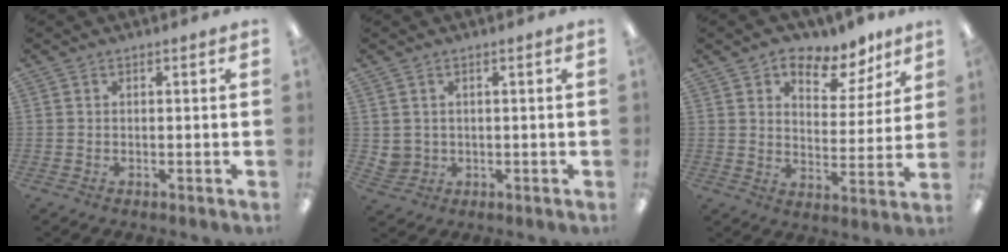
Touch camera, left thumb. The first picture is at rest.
{"total": 2.8, "force": [1.1, 2.5, 0.3], "torque": [-0.013, 0.001, 0.021]}
{"total": 9.7, "force": [7.4, 4.9, 3.7], "torque": [-0.043, -0.061, 0.125]}